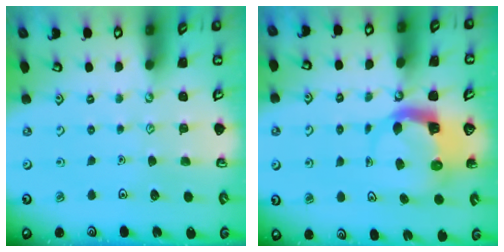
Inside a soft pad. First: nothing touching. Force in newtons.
{"total": 5.1, "press": 5.0, "slide": 0.8}